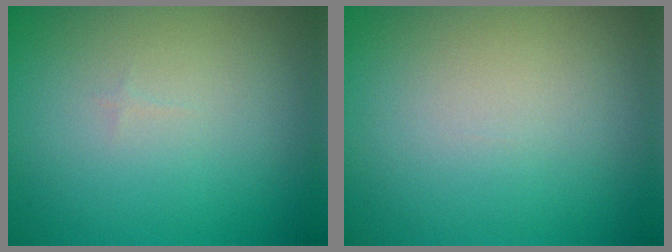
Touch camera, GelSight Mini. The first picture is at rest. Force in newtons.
{"total": 0.0}